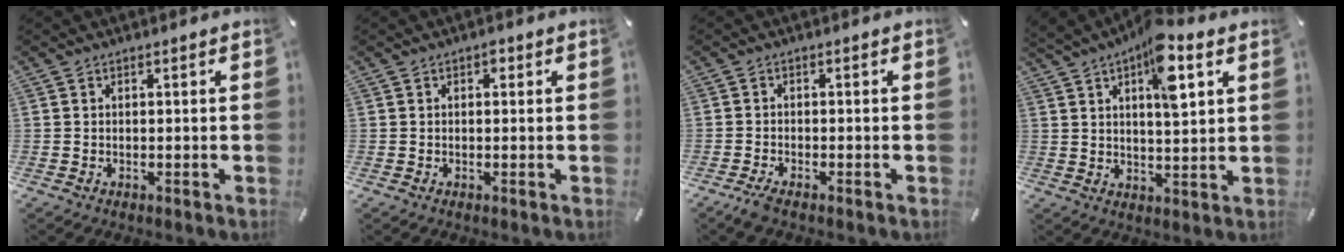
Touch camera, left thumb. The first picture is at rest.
{"total": 1.2, "force": [0.2, 0.9, 0.8], "torque": [-0.016, 0.008, 0.002]}
{"total": 2.1, "force": [-1.6, 0.3, 1.2], "torque": [-0.027, 0.003, -0.032]}
{"total": 11.0, "force": [5.7, 3.8, 8.6], "torque": [-0.127, -0.021, 0.093]}